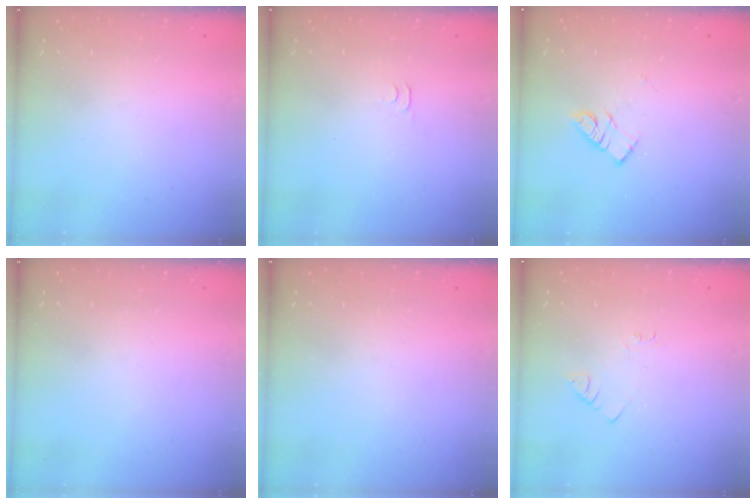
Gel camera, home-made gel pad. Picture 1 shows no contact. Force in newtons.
{"total": 2.8, "press": 2.7, "slide": 0.5}
{"total": 9.1, "press": 9.1, "slide": 0.4}
{"total": 0.0}
{"total": 0.0}
{"total": 2.7, "press": 2.7, "slide": 0.4}